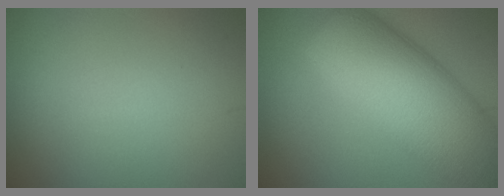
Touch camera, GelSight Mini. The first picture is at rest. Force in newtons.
{"total": 12.2, "press": 12.2, "slide": 0.6}